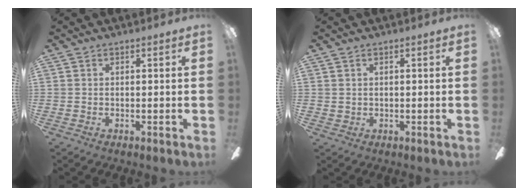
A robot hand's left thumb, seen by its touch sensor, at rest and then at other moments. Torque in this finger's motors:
{"motor_torque": [-0.20, -0.14, -0.09, -0.10, 0.00]}